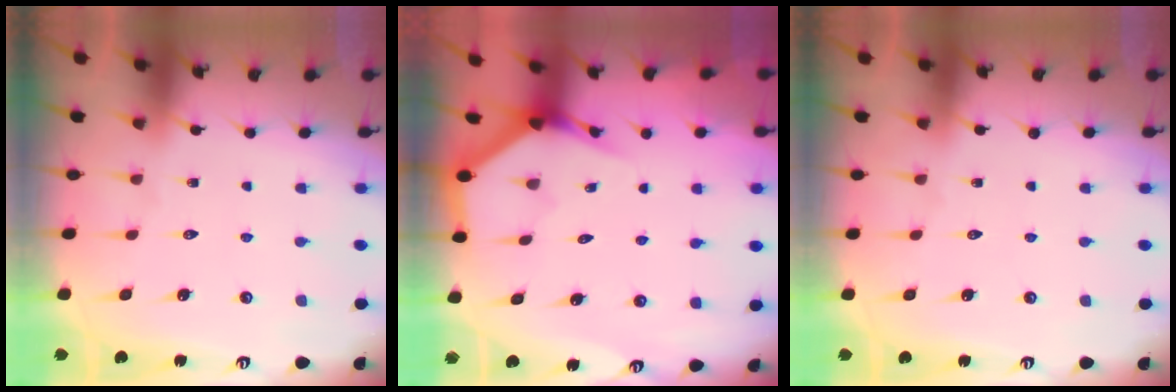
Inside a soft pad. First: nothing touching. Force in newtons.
{"total": 3.8, "press": 3.8, "slide": 0.3}
{"total": 0.0}